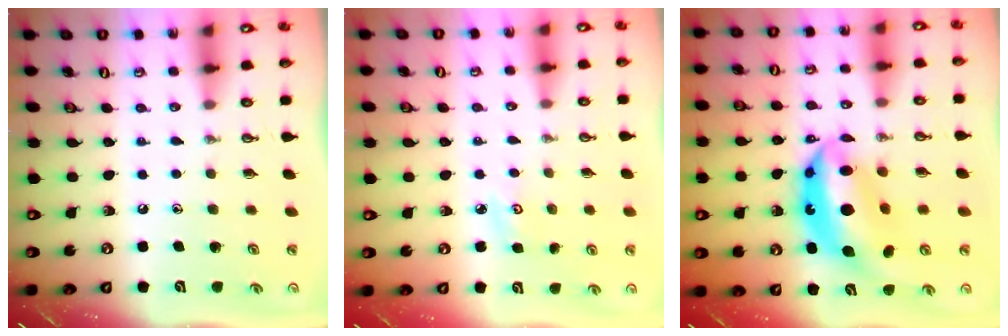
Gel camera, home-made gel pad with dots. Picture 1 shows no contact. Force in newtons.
{"total": 3.6, "press": 3.6, "slide": 0.4}
{"total": 18.1, "press": 18.1, "slide": 1.3}